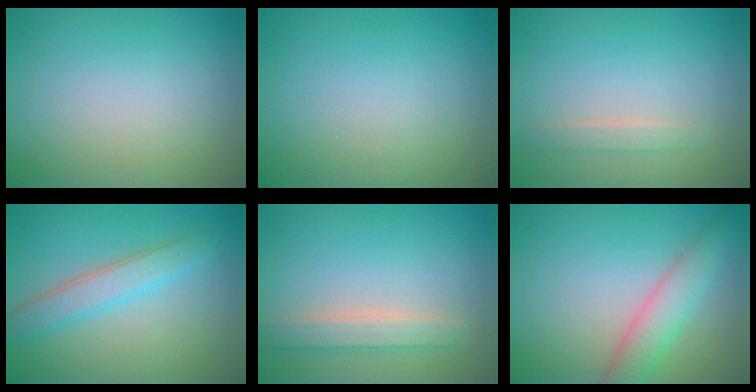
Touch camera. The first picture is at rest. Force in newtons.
{"total": 0.0}
{"total": 1.1, "press": 1.1, "slide": 0.2}
{"total": 3.2, "press": 3.2, "slide": 0.3}
{"total": 2.7, "press": 2.7, "slide": 0.5}
{"total": 3.7, "press": 3.7, "slide": 0.2}